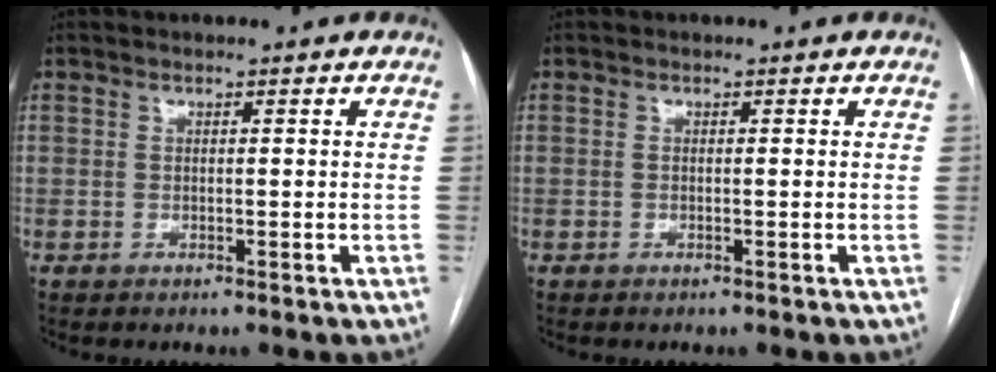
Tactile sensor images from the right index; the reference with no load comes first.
{"total": 0.0}